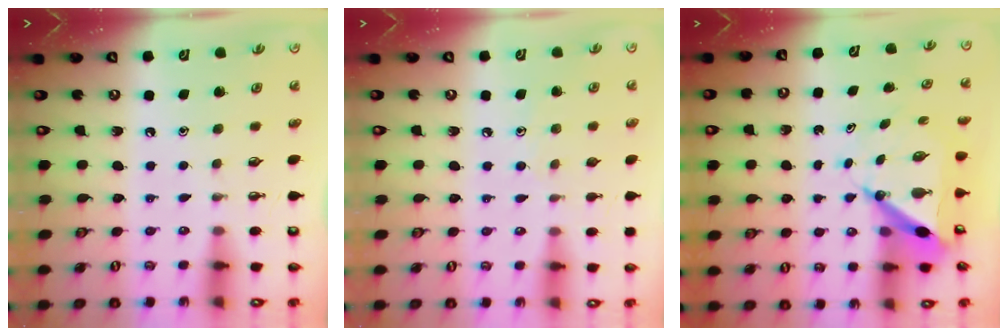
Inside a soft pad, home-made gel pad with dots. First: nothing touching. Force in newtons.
{"total": 5.3, "press": 5.3, "slide": 0.5}
{"total": 7.4, "press": 7.4, "slide": 0.5}